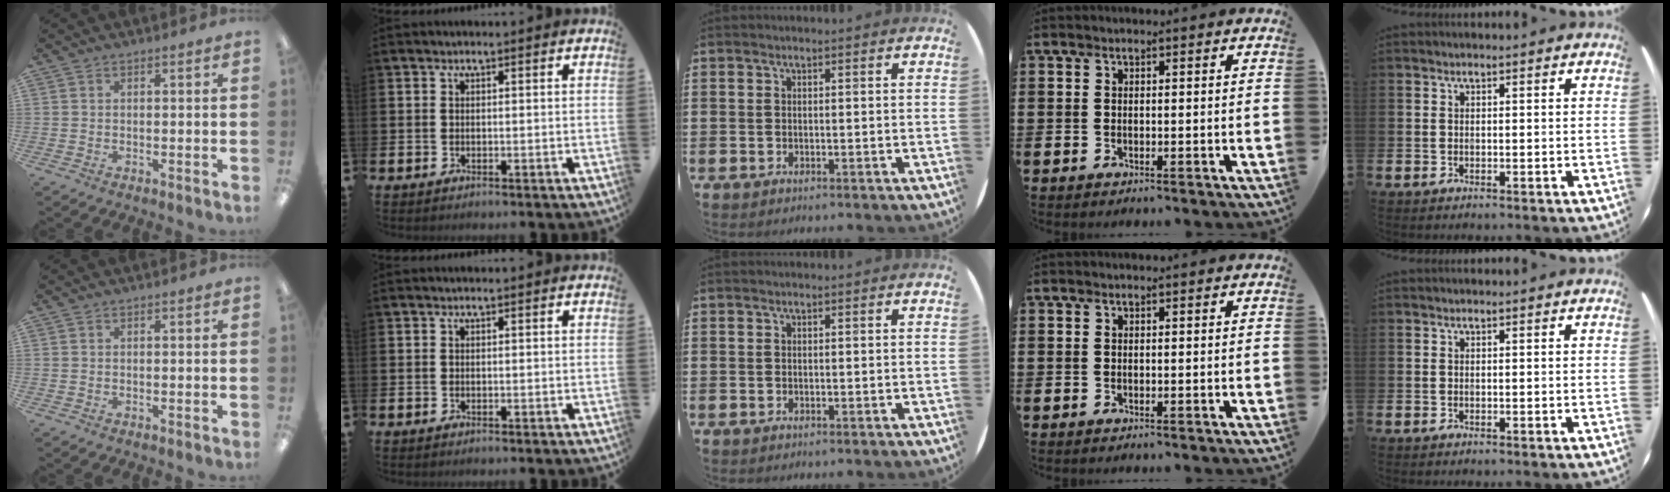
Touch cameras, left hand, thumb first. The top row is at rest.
{}